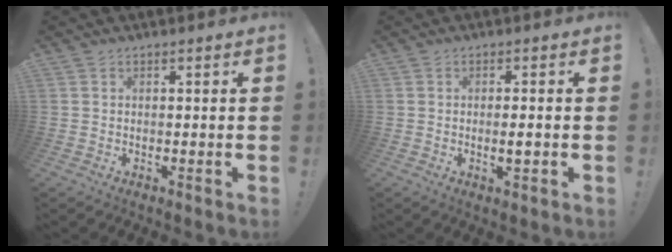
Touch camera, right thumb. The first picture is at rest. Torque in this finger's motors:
{"motor_torque": [-0.32, 0.17, -0.04, 0.29, 0.01]}